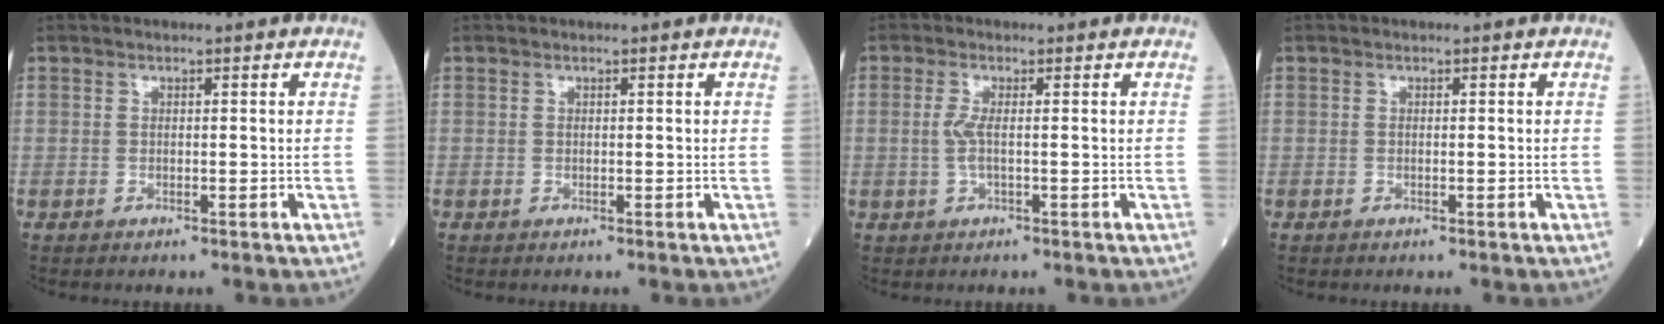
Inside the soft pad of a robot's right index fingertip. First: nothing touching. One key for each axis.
{"total": 0.0}
{"total": 2.2, "fx": 0.0, "fy": 0.3, "fz": 2.2, "tx": -0.053, "ty": -0.002, "tz": -0.002}
{"total": 0.0}